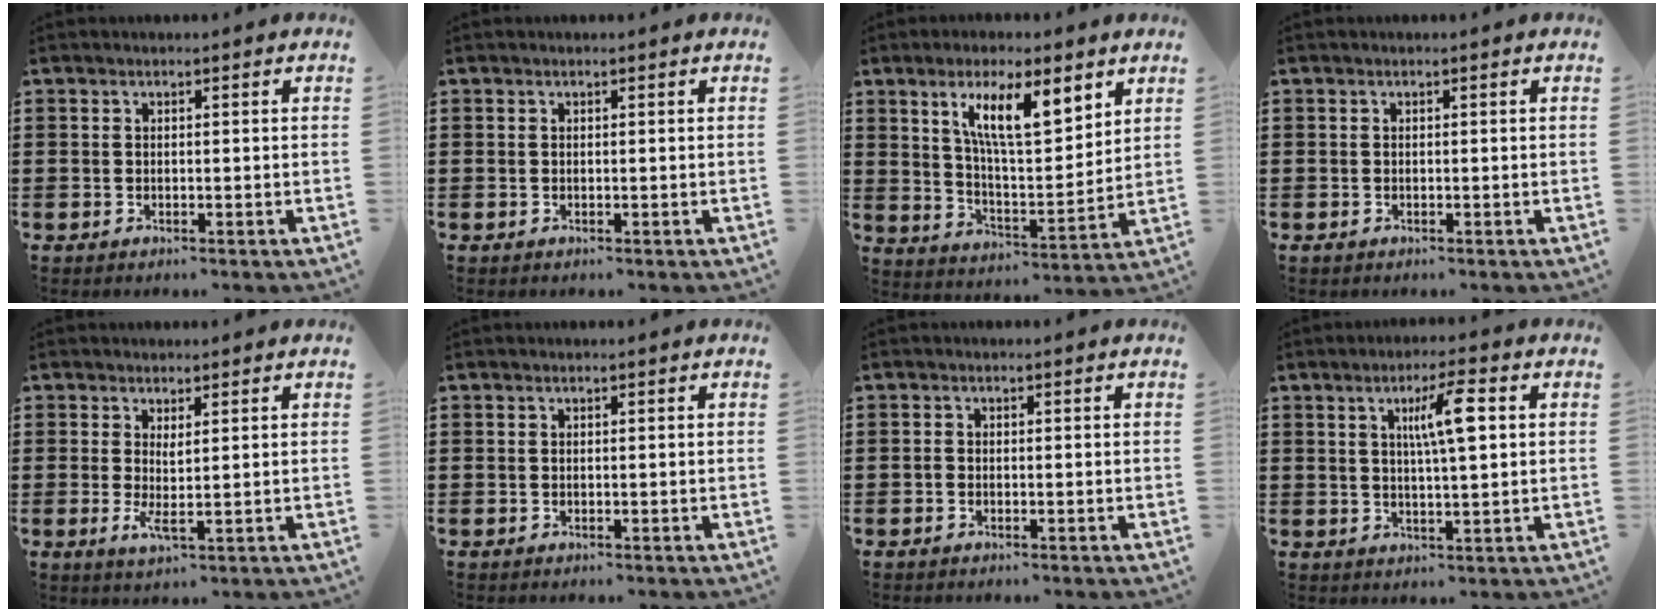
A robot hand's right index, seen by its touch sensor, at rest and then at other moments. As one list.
[{"total": 0.0}, {"total": 10.9, "force": [5.8, 3.4, 8.6], "torque": [-0.164, -0.008, 0.098]}, {"total": 0.0}, {"total": 2.2, "force": [0.8, 0.1, 2.0], "torque": [-0.042, -0.006, 0.016]}, {"total": 0.0}, {"total": 0.7, "force": [-0.4, 0.4, 0.3], "torque": [-0.007, -0.001, -0.008]}, {"total": 6.5, "force": [1.8, 1.0, 6.2], "torque": [-0.116, 0.005, 0.022]}]